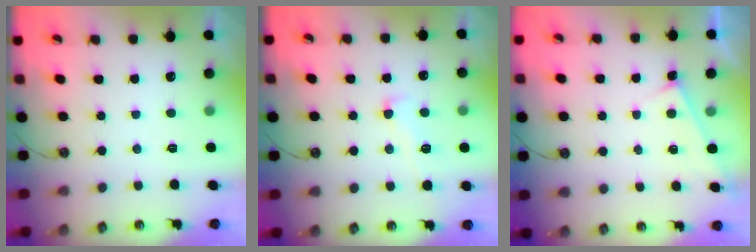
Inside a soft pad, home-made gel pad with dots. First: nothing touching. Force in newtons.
{"total": 1.7, "press": 1.4, "slide": 0.9}
{"total": 4.1, "press": 4.1, "slide": 0.1}